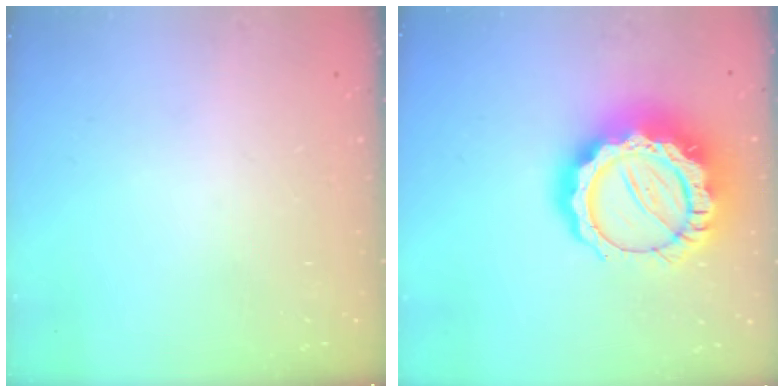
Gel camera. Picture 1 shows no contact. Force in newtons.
{"total": 21.8, "press": 21.7, "slide": 2.0}